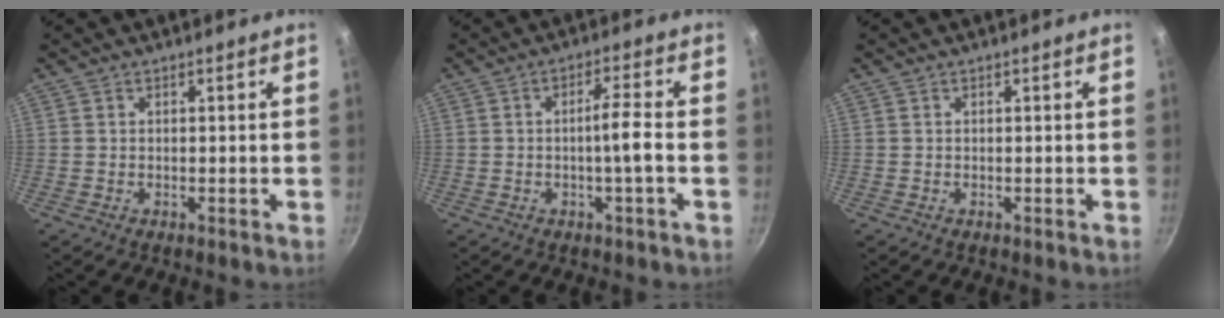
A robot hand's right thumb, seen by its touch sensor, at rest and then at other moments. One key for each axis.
{"total": 4.8, "fx": -1.1, "fy": -0.2, "fz": 4.7, "tx": -0.085, "ty": 0.016, "tz": -0.019}
{"total": 0.0}